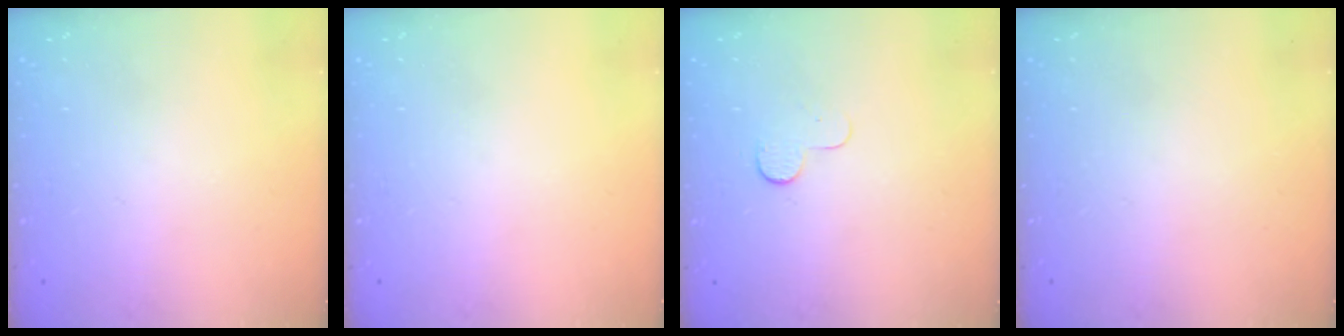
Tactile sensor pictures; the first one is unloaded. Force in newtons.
{"total": 0.0}
{"total": 3.9, "press": 3.9, "slide": 0.4}
{"total": 0.0}